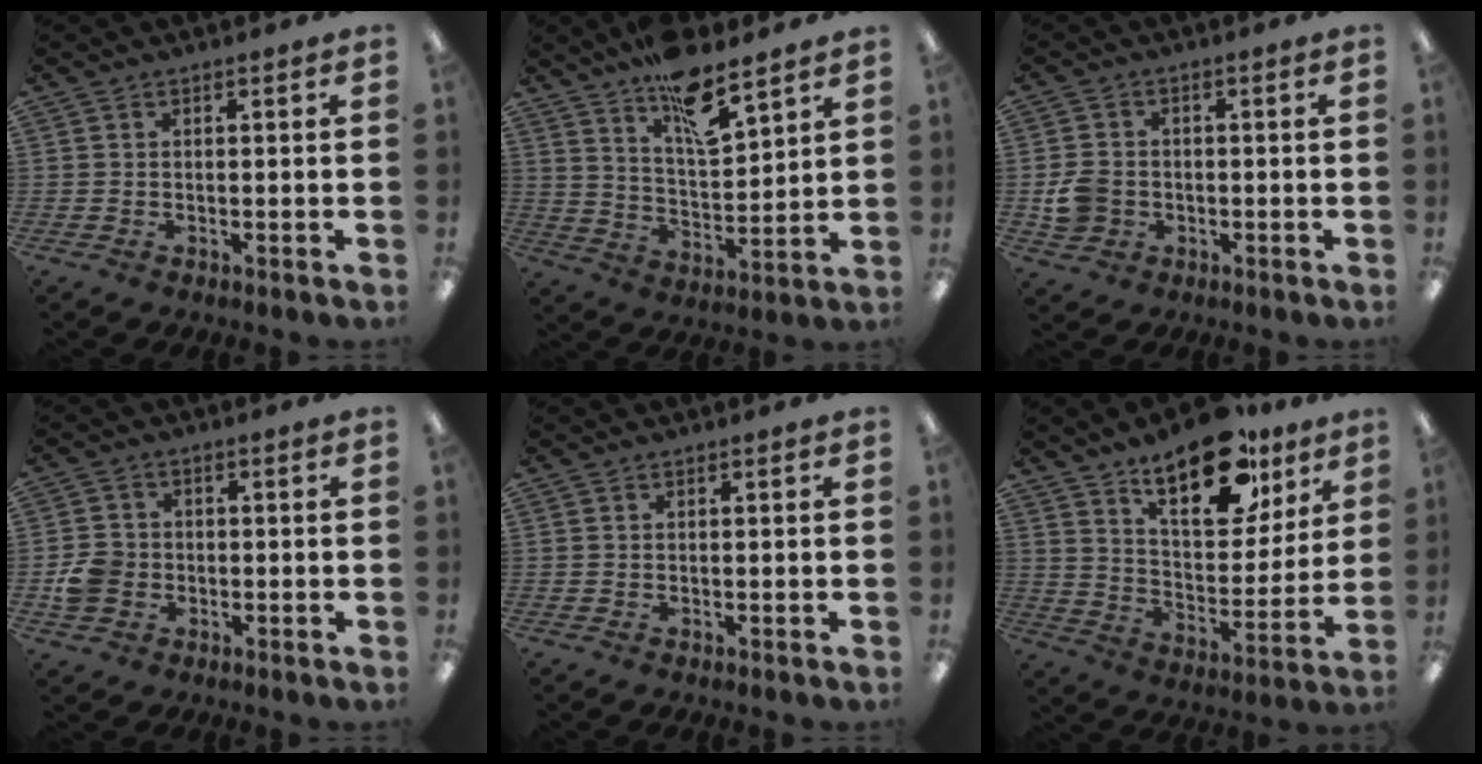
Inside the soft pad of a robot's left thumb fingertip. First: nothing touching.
{"total": 13.4, "force": [10.0, 4.4, 7.8], "torque": [-0.122, -0.059, 0.173]}
{"total": 5.8, "force": [-1.0, 5.1, 2.5], "torque": [-0.049, 0.007, -0.018]}
{"total": 5.7, "force": [-1.2, 5.1, 2.4], "torque": [-0.041, 0.010, -0.020]}
{"total": 0.0}
{"total": 20.3, "force": [13.7, 9.4, 11.6], "torque": [-0.172, -0.074, 0.232]}